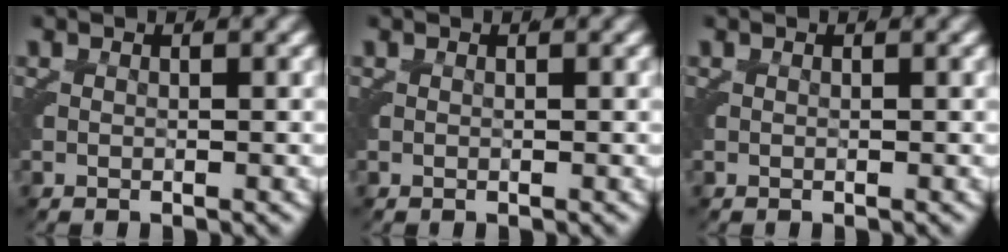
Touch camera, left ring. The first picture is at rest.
{"total": 0.0}
{"total": 0.0}